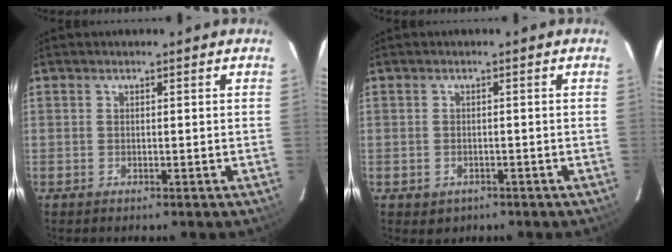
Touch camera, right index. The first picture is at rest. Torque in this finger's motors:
{"motor_torque": [0.30, -0.28, 0.12, 0.00]}